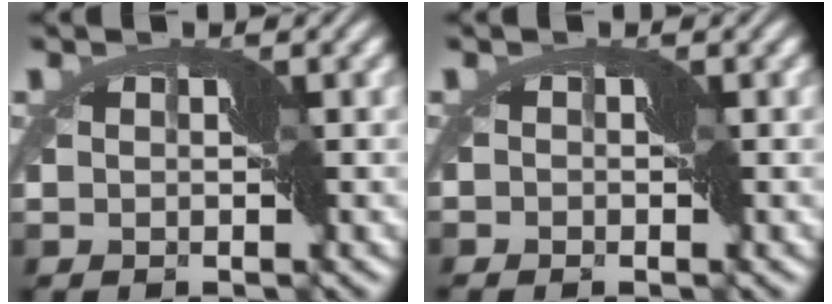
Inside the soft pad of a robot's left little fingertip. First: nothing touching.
{"total": 0.7, "force": [-0.5, 0.5, 0.1], "torque": [-0.003, 0.003, -0.006]}